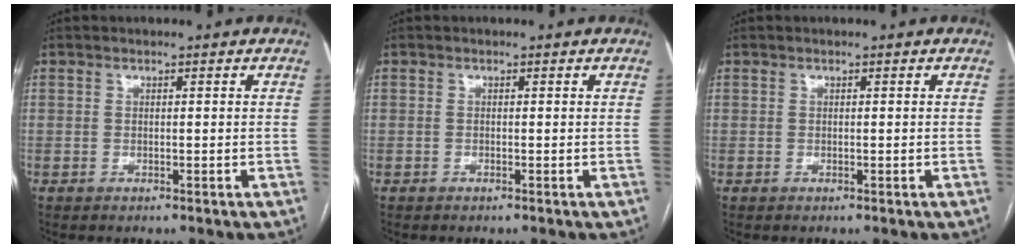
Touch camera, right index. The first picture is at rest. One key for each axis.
{"total": 0.0}
{"total": 0.0}